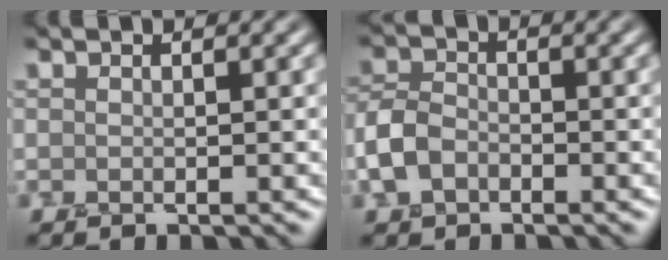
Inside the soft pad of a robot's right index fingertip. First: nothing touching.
{"total": 3.0, "force": [-1.4, 2.1, 1.6], "torque": [-0.034, 0.005, -0.037]}